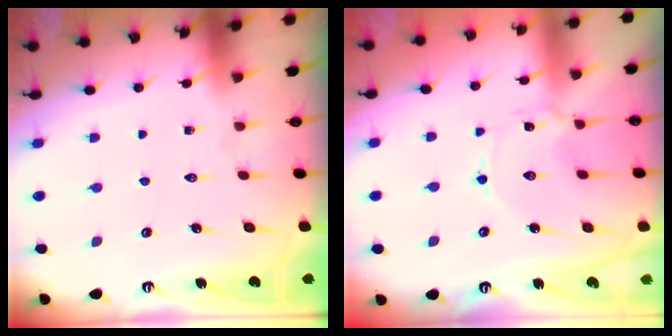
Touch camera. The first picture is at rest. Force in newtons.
{"total": 0.8, "press": 0.8, "slide": 0.2}